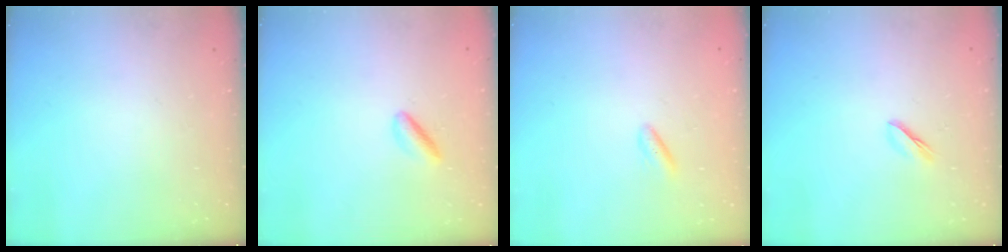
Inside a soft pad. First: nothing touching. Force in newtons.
{"total": 2.9, "press": 2.9, "slide": 0.6}
{"total": 2.0, "press": 1.7, "slide": 1.0}
{"total": 2.3, "press": 2.2, "slide": 0.8}